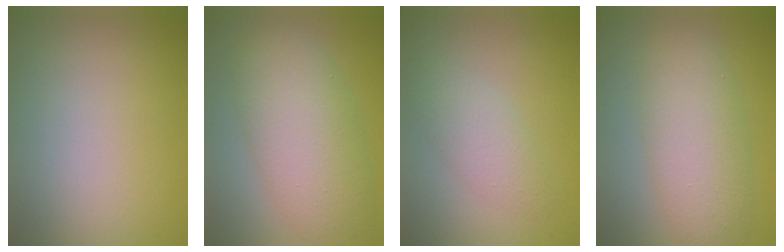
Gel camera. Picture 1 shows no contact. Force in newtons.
{"total": 8.0, "press": 8.0, "slide": 0.3}
{"total": 2.7, "press": 2.7, "slide": 0.2}
{"total": 6.0, "press": 6.0, "slide": 0.2}